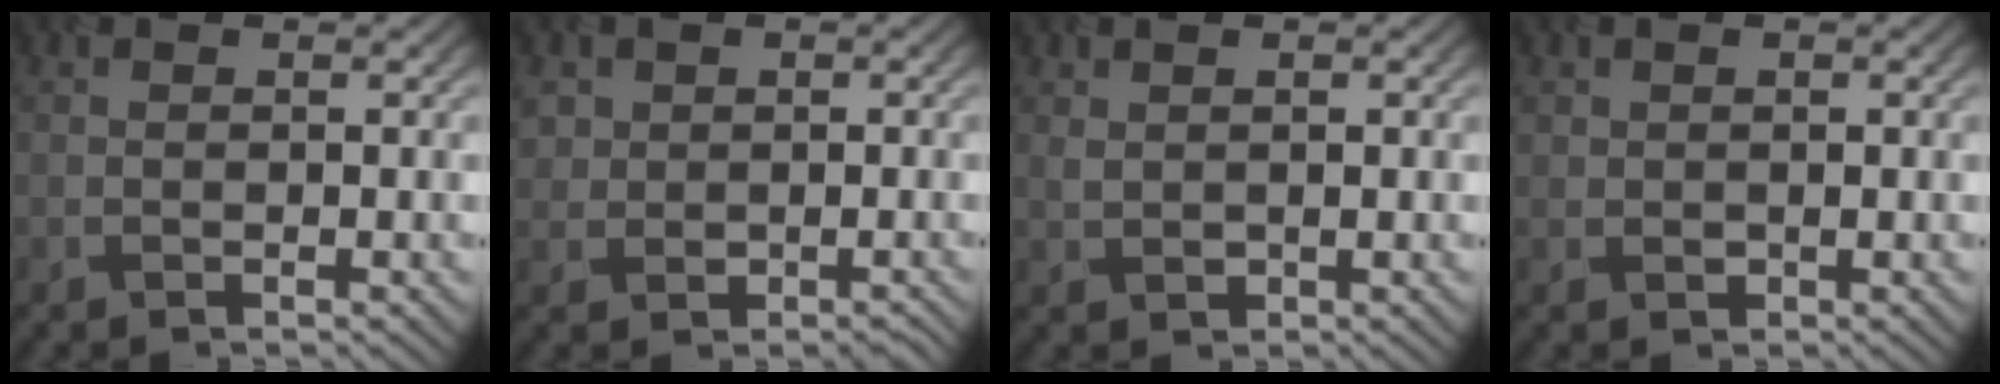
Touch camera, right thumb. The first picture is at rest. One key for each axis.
{"total": 3.3, "fx": 0.3, "fy": 3.2, "fz": 0.8, "tx": -0.019, "ty": -0.003, "tz": 0.007}
{"total": 1.5, "fx": 0.3, "fy": 1.1, "fz": 1.0, "tx": -0.023, "ty": -0.001, "tz": 0.009}
{"total": 1.1, "fx": 0.0, "fy": 1.0, "fz": 0.3, "tx": -0.005, "ty": -0.005, "tz": 0.002}